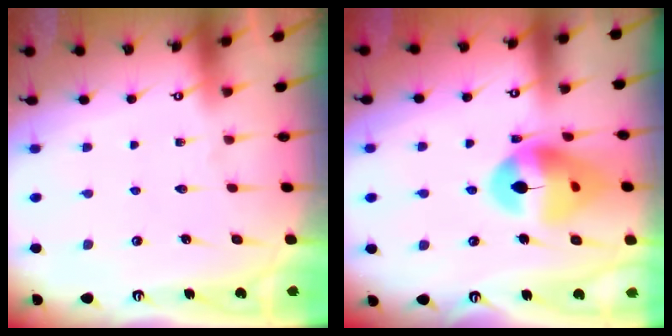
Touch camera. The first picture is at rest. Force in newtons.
{"total": 15.7, "press": 15.6, "slide": 1.8}